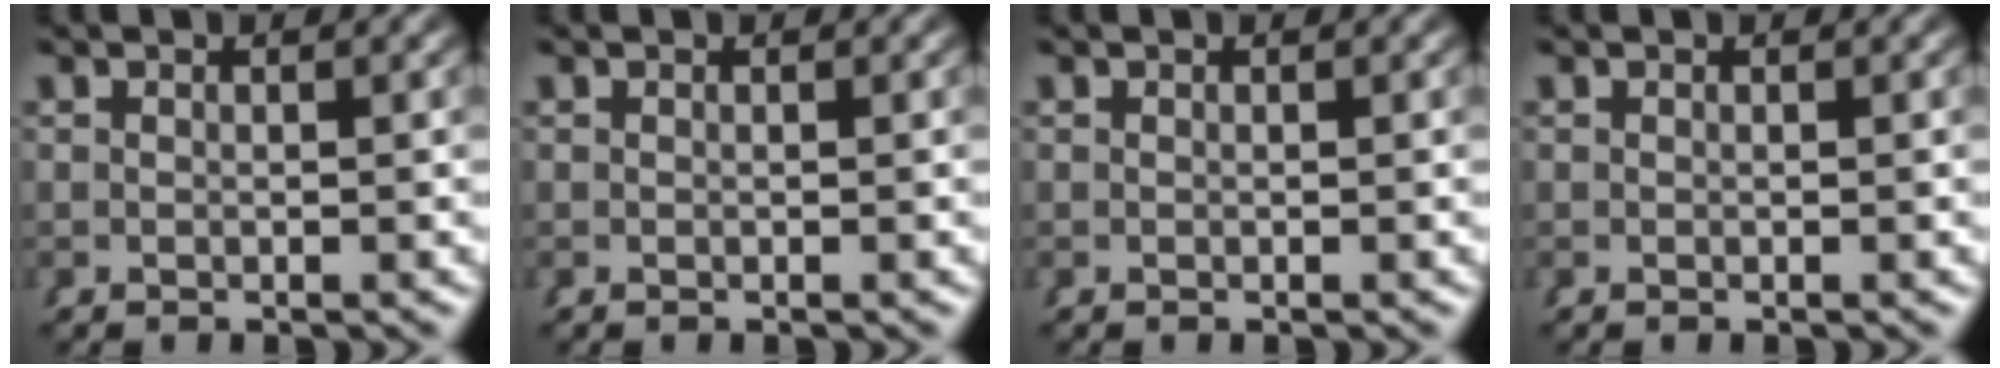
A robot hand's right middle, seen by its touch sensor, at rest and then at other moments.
{"total": 0.0}
{"total": 0.0}
{"total": 0.0}